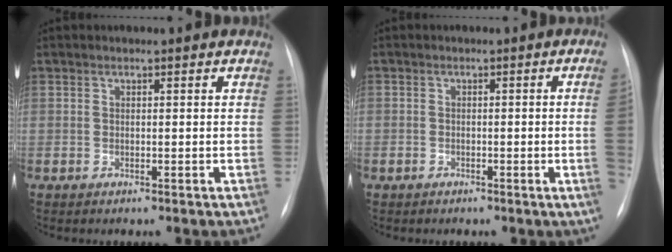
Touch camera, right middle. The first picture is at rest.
{"total": 3.0, "force": [-0.7, -0.4, 2.8], "torque": [-0.038, 0.001, -0.011]}